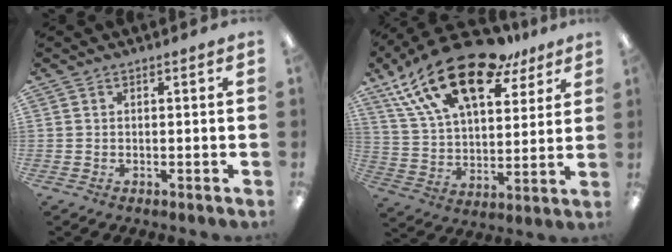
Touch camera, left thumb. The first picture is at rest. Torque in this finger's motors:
{"motor_torque": [0.62, 0.71, 1.47, -1.31, 0.17]}